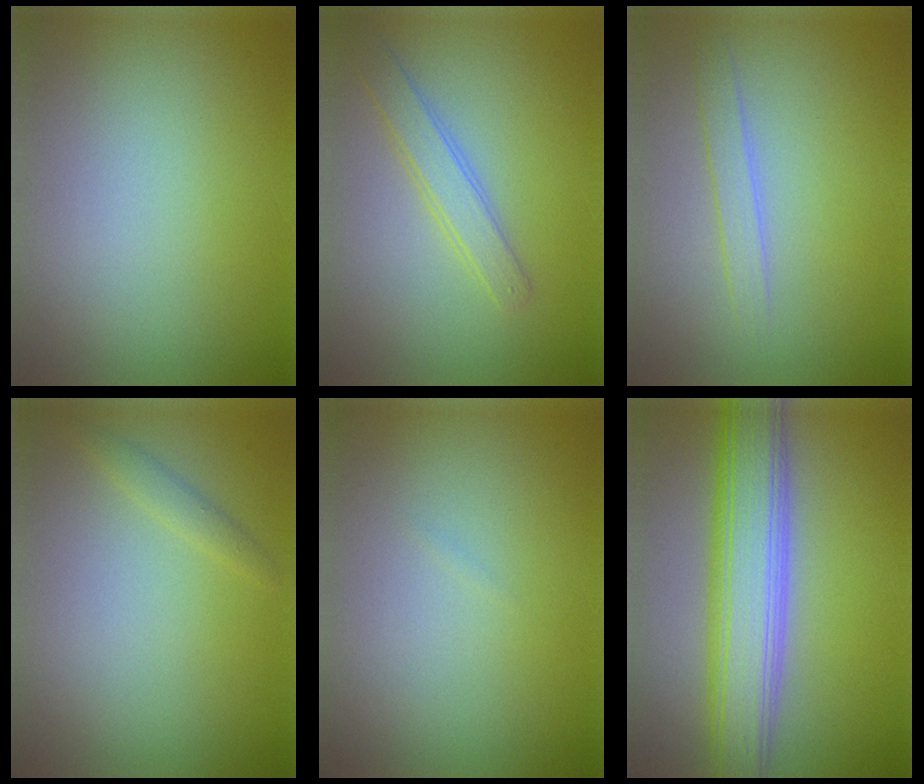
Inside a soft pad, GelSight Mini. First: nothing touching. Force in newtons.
{"total": 2.5, "press": 2.5, "slide": 0.1}
{"total": 1.5, "press": 1.5, "slide": 0.0}
{"total": 1.0, "press": 1.0, "slide": 0.1}
{"total": 0.0}
{"total": 8.0, "press": 8.0, "slide": 0.5}